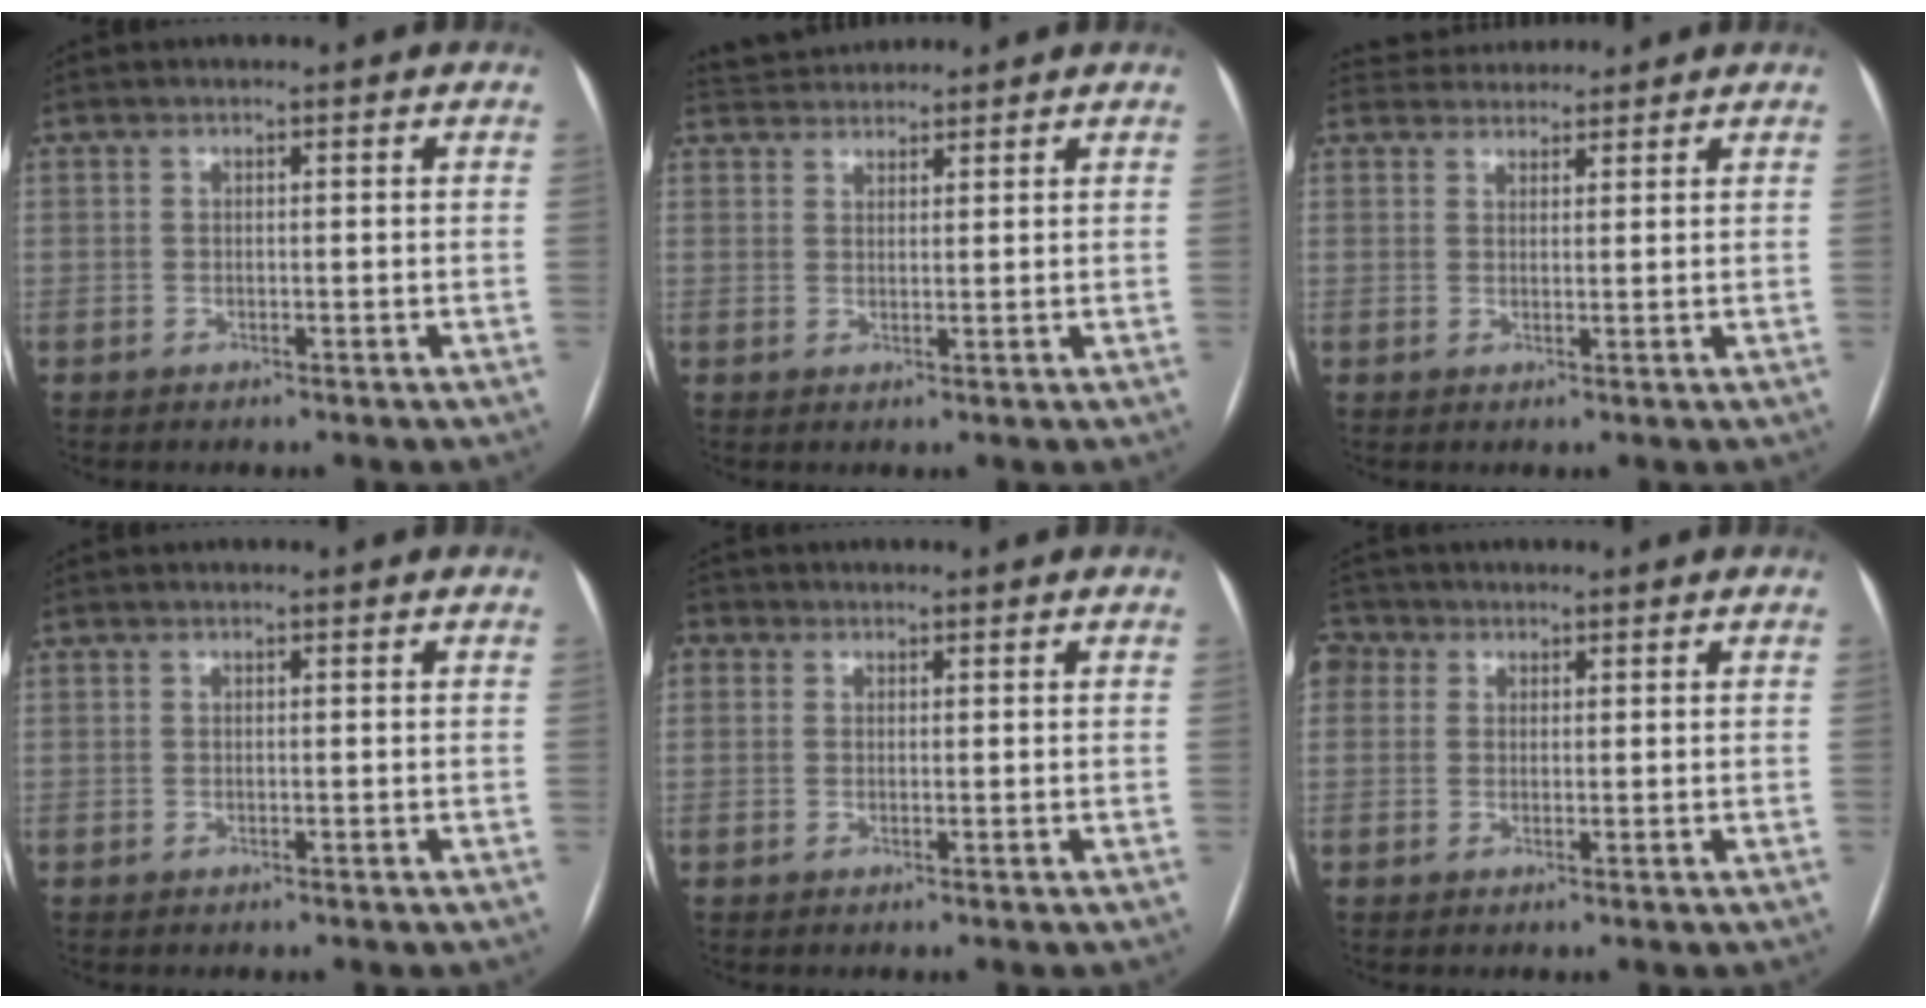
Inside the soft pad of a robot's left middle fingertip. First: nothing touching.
{"total": 4.6, "force": [4.5, 0.9, 0.4], "torque": [-0.010, 0.031, 0.081]}
{"total": 4.3, "force": [4.2, 1.1, 0.1], "torque": [-0.003, 0.028, 0.070]}
{"total": 0.0}
{"total": 1.9, "force": [0.6, 1.6, 0.6], "torque": [-0.012, 0.010, 0.010]}
{"total": 3.3, "force": [1.4, 2.8, 1.1], "torque": [-0.025, 0.016, 0.027]}